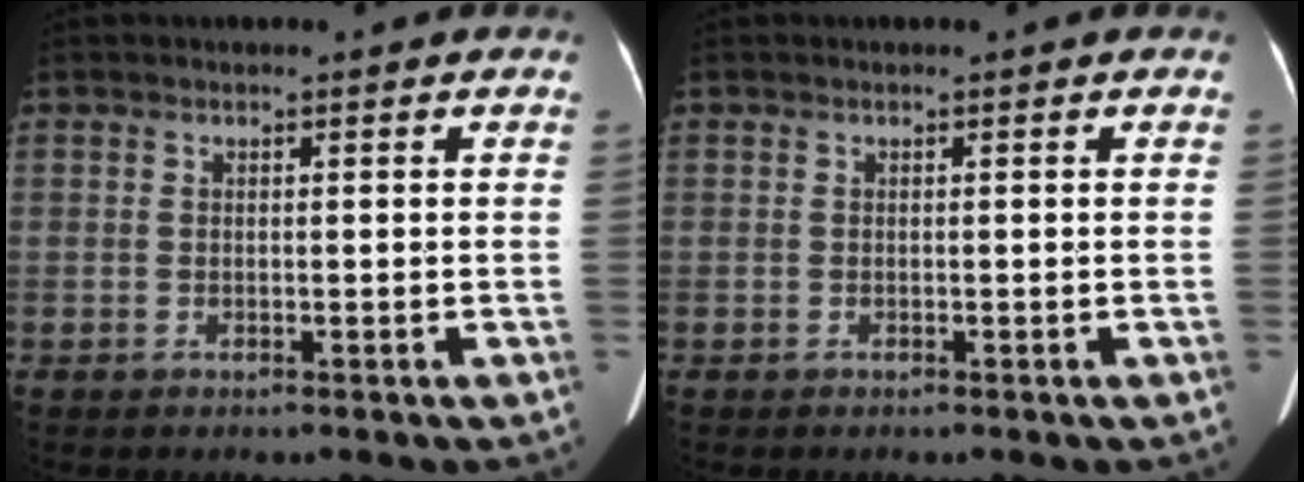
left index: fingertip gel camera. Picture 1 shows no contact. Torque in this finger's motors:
{"motor_torque": [0.07, -0.01, 0.00, 0.01]}